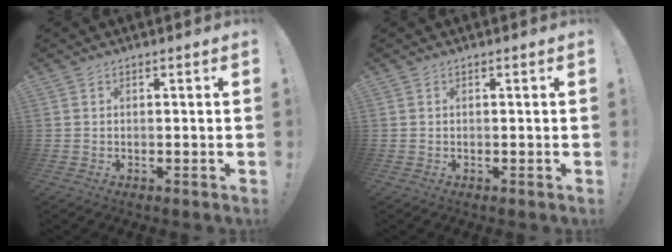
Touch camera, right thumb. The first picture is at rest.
{"total": 0.0}